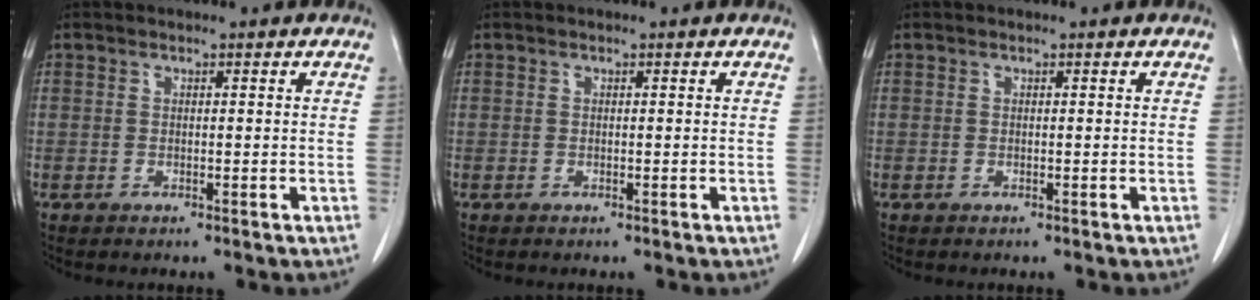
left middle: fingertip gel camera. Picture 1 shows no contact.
{"total": 0.0}
{"total": 0.0}